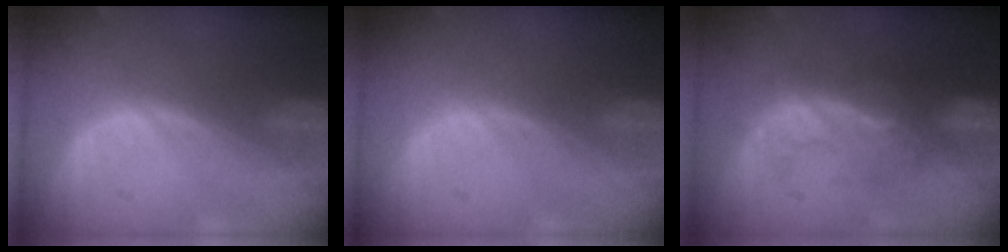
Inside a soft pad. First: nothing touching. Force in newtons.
{"total": 0.0}
{"total": 8.1, "press": 7.4, "slide": 3.2}